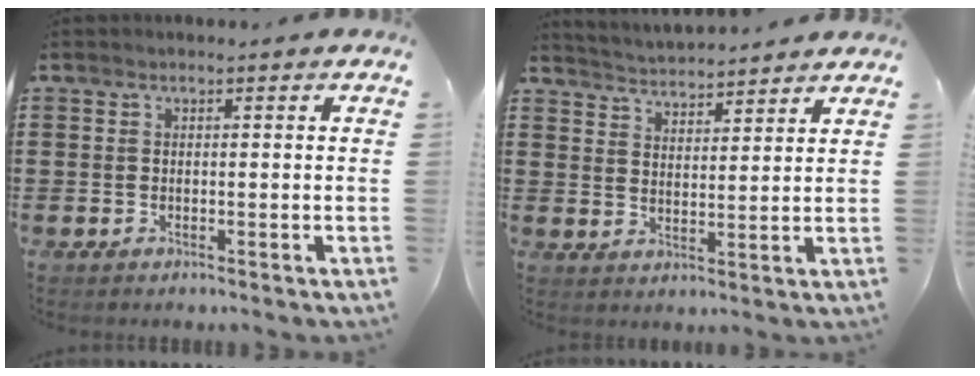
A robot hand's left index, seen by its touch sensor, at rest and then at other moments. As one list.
[{"total": 3.6, "force": [3.6, -0.1, -0.3], "torque": [-0.010, -0.020, 0.062]}]